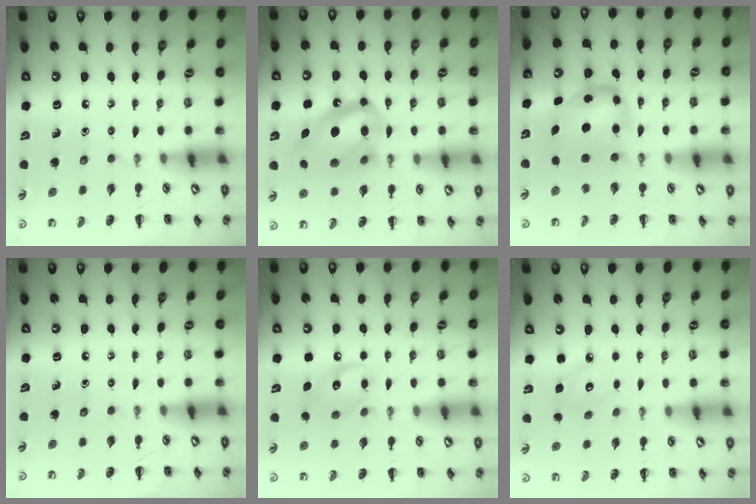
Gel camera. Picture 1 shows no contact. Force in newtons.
{"total": 16.0, "press": 15.6, "slide": 3.6}
{"total": 6.0, "press": 5.9, "slide": 0.7}
{"total": 0.0}
{"total": 9.7, "press": 9.7, "slide": 0.7}
{"total": 4.0, "press": 3.9, "slide": 0.8}